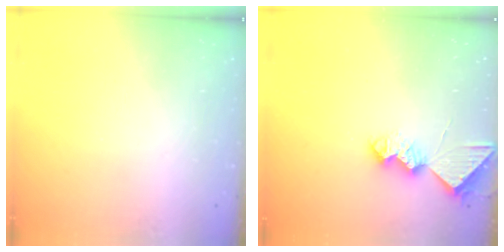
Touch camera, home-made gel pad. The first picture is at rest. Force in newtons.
{"total": 9.4, "press": 9.3, "slide": 0.7}